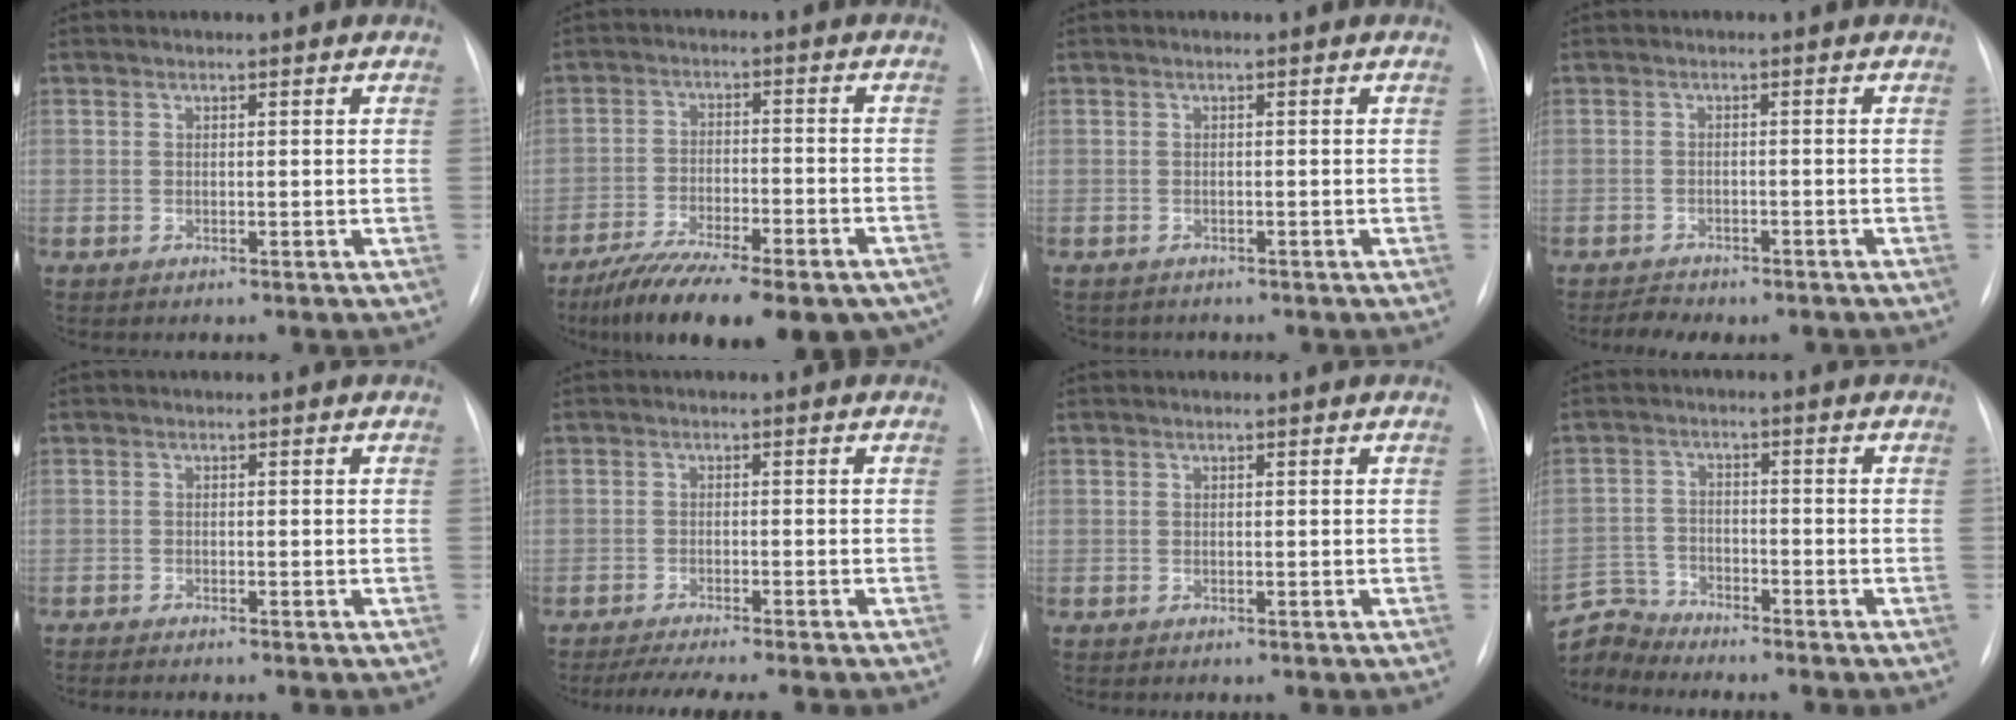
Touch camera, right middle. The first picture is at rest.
{"total": 21.8, "force": [-16.8, 6.2, 12.4], "torque": [-0.161, -0.010, -0.240]}
{"total": 2.8, "force": [-2.4, 1.4, 0.3], "torque": [-0.005, 0.002, -0.029]}
{"total": 4.0, "force": [-3.3, 1.6, 1.4], "torque": [-0.023, -0.001, -0.043]}
{"total": 2.5, "force": [-2.2, 0.0, 1.2], "torque": [-0.015, -0.005, -0.031]}
{"total": 7.9, "force": [-6.8, -0.1, 4.1], "torque": [-0.050, -0.014, -0.102]}
{"total": 0.0}
{"total": 6.0, "force": [-5.9, 0.2, -1.1], "torque": [0.016, 0.005, -0.118]}